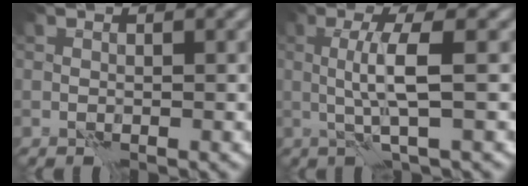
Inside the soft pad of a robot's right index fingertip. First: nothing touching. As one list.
[{"total": 3.6, "force": [0.4, 0.1, 3.6], "torque": [-0.075, 0.001, 0.007]}]